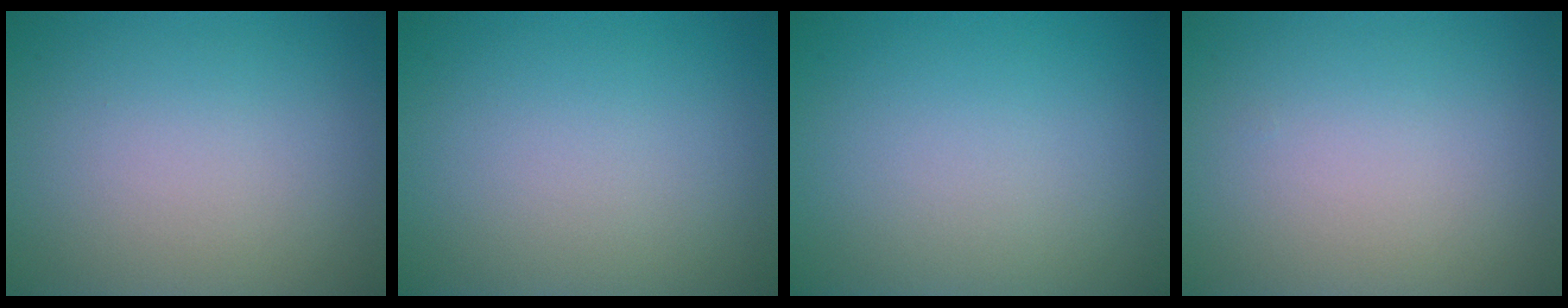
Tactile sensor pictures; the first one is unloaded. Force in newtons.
{"total": 0.0}
{"total": 0.0}
{"total": 0.0}